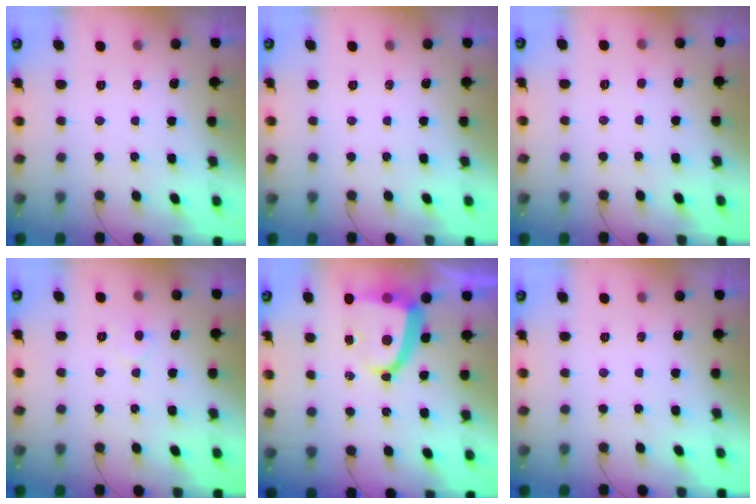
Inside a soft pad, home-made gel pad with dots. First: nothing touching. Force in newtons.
{"total": 0.0}
{"total": 2.1, "press": 2.1, "slide": 0.2}
{"total": 4.5, "press": 4.4, "slide": 0.4}
{"total": 9.5, "press": 9.4, "slide": 1.2}
{"total": 0.0}